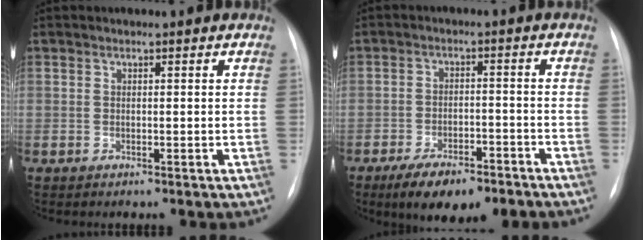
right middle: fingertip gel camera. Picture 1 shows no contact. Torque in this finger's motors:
{"motor_torque": [1.11, -1.03, 0.22, 0.09]}